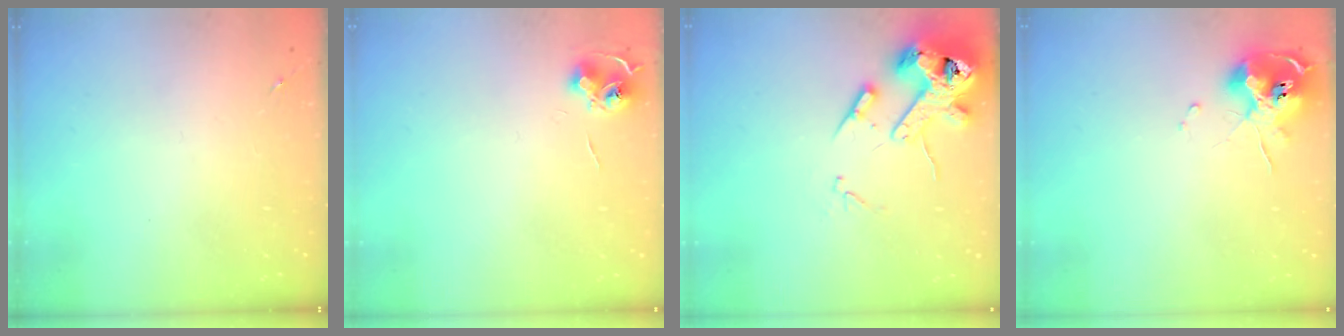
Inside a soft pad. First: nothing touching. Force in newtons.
{"total": 6.8, "press": 6.8, "slide": 0.7}
{"total": 15.6, "press": 15.4, "slide": 2.3}
{"total": 10.6, "press": 10.5, "slide": 1.2}